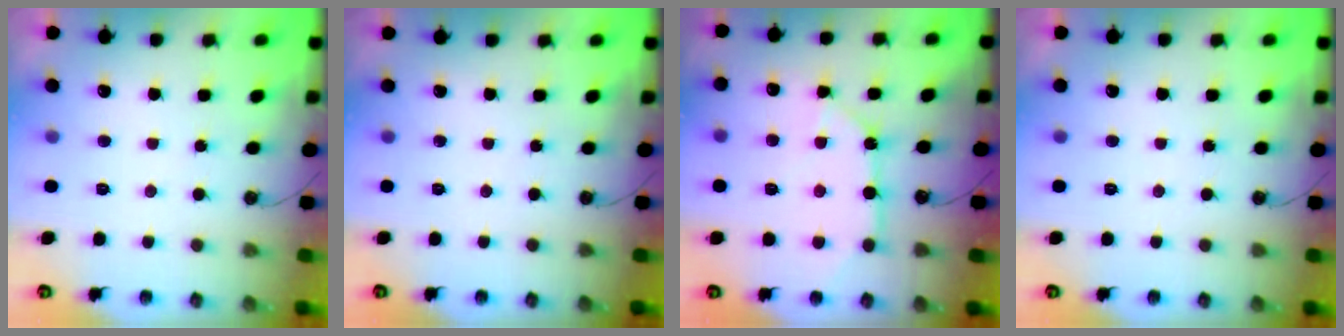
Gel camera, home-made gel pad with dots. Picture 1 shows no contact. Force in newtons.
{"total": 0.0}
{"total": 12.8, "press": 12.7, "slide": 1.5}
{"total": 0.0}